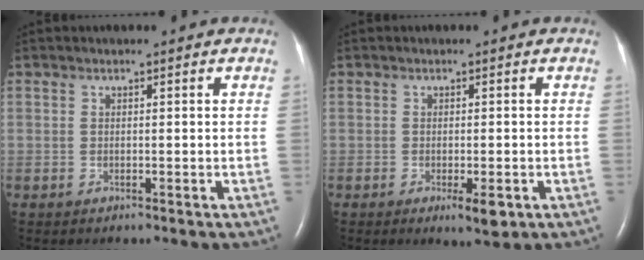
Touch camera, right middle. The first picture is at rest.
{"total": 3.0, "force": [-1.3, 0.8, 2.6], "torque": [-0.039, -0.005, -0.014]}